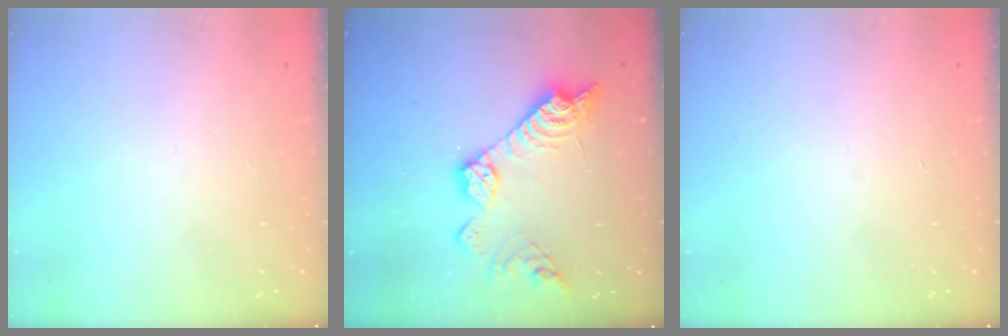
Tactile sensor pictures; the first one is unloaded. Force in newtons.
{"total": 15.8, "press": 15.8, "slide": 0.8}
{"total": 0.0}